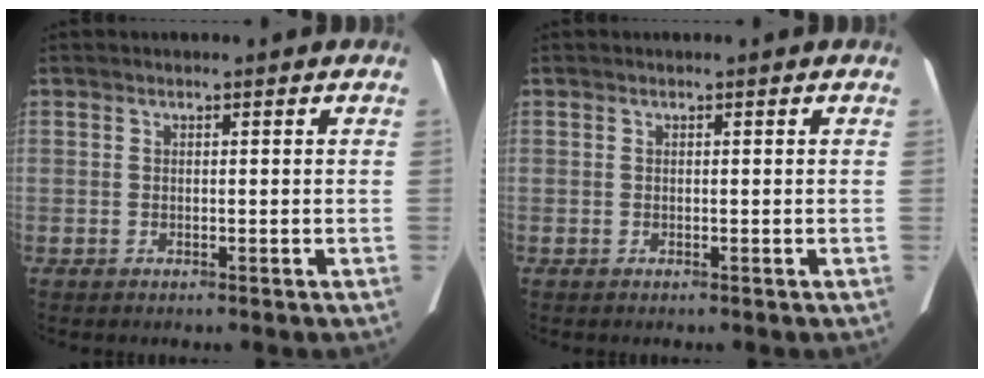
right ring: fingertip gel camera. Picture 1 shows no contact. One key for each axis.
{"total": 0.0}